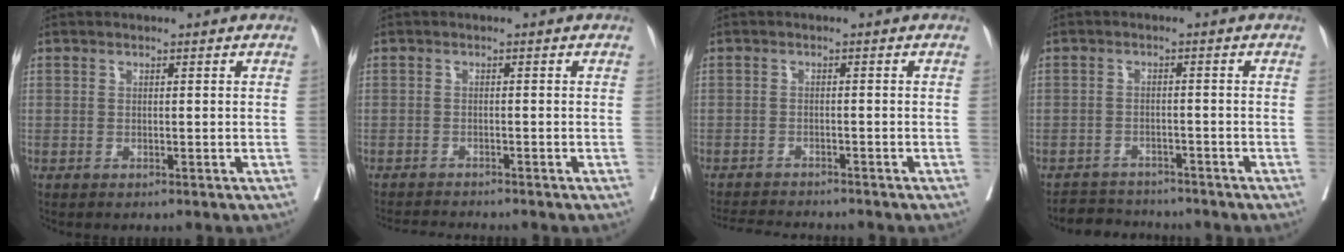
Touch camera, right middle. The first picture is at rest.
{"total": 4.1, "force": [-4.0, -0.4, 0.8], "torque": [-0.010, -0.015, -0.064]}
{"total": 6.7, "force": [-6.5, 0.3, 1.8], "torque": [-0.025, -0.009, -0.102]}
{"total": 4.8, "force": [-4.7, 1.1, 0.0], "torque": [0.005, 0.006, -0.073]}